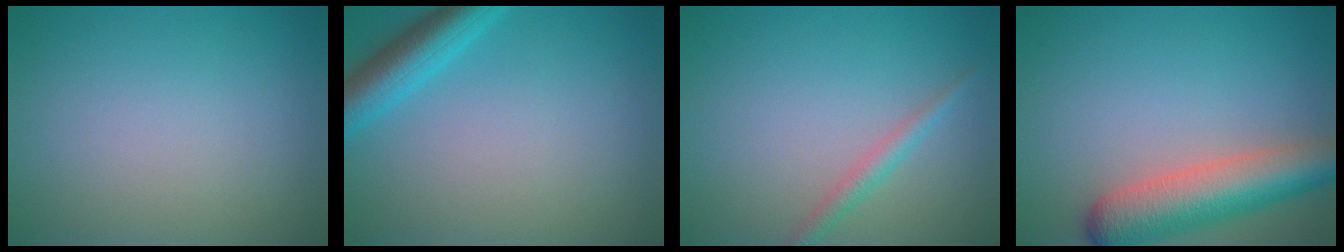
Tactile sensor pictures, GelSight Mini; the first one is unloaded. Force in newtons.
{"total": 4.1, "press": 4.1, "slide": 0.4}
{"total": 1.6, "press": 1.6, "slide": 0.0}
{"total": 7.0, "press": 7.0, "slide": 0.4}